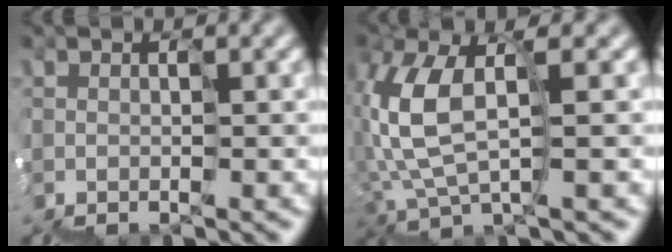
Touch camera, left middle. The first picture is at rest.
{"total": 4.6, "force": [0.9, 1.7, 4.2], "torque": [-0.127, 0.022, 0.012]}